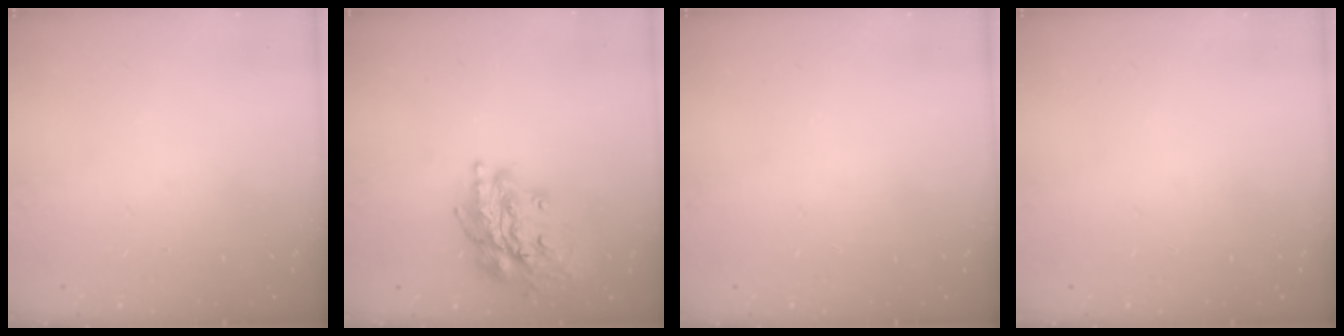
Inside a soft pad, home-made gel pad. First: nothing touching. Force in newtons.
{"total": 17.5, "press": 17.4, "slide": 1.8}
{"total": 0.0}
{"total": 0.0}